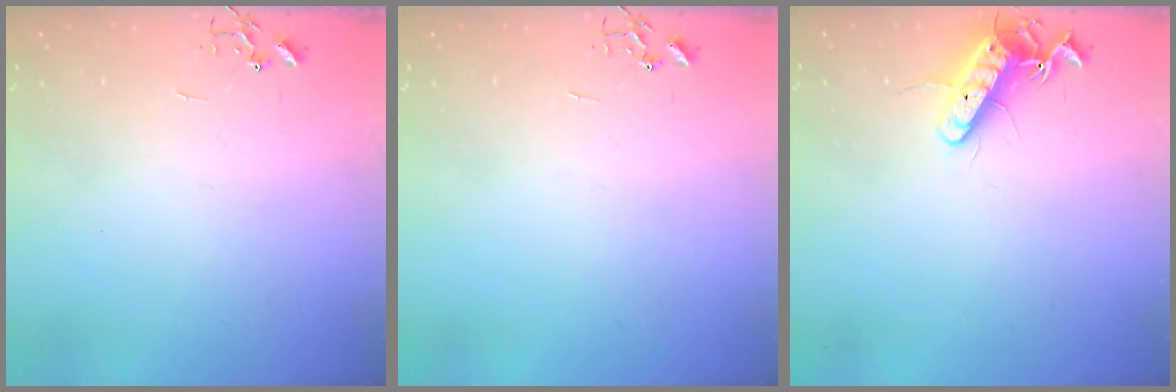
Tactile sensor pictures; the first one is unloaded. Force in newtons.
{"total": 0.0}
{"total": 12.5, "press": 12.4, "slide": 1.0}